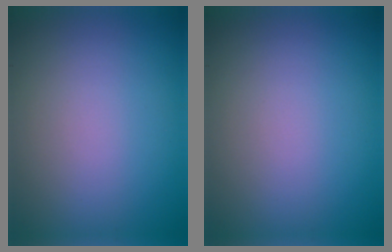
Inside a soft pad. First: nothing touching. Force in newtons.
{"total": 0.0}